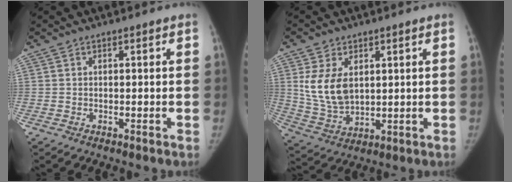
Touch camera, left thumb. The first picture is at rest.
{"total": 10.2, "force": [2.7, 6.6, 7.4], "torque": [-0.127, -0.015, 0.070]}